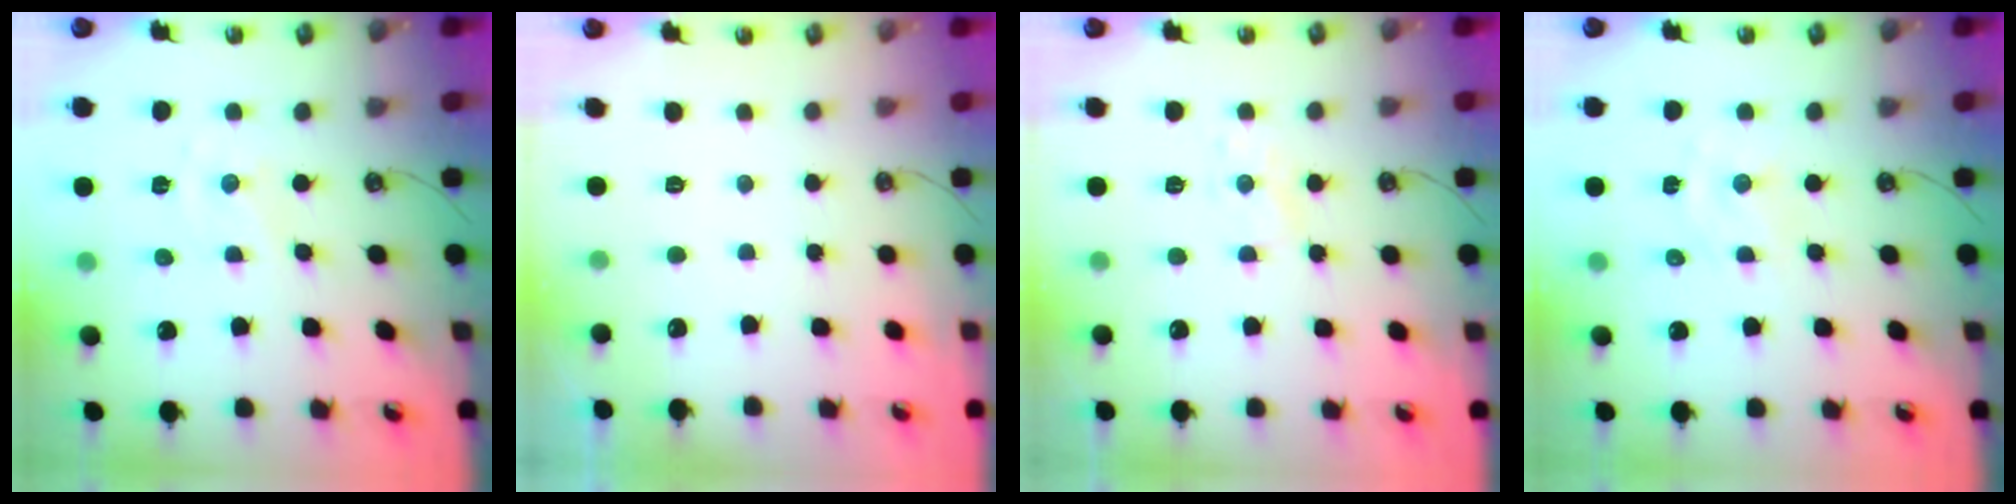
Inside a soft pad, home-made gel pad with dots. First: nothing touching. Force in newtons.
{"total": 0.0}
{"total": 5.5, "press": 5.5, "slide": 0.8}
{"total": 2.0, "press": 2.0, "slide": 0.5}